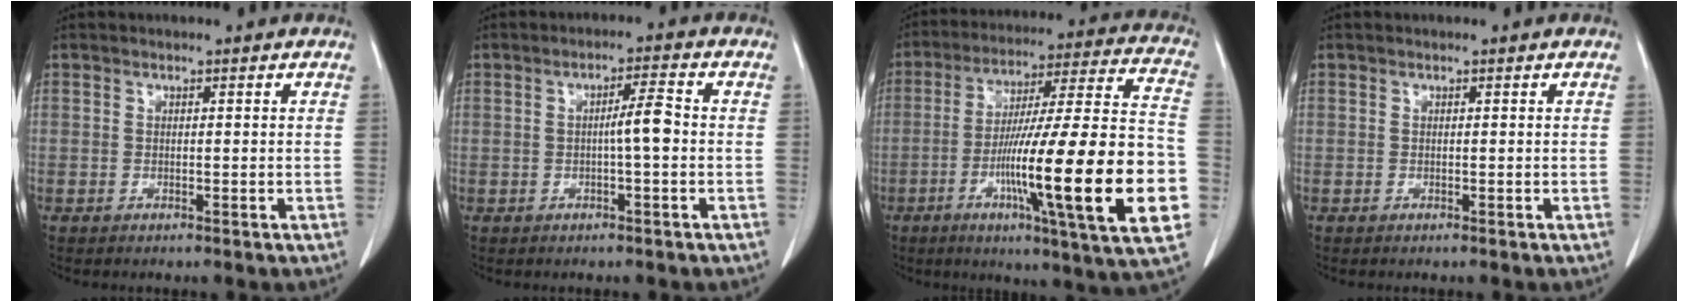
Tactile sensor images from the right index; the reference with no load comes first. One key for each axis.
{"total": 3.8, "fx": -0.3, "fy": 0.1, "fz": 3.8, "tx": -0.060, "ty": 0.005, "tz": -0.007}
{"total": 27.6, "fx": -6.9, "fy": 1.2, "fz": 26.6, "tx": -0.373, "ty": -0.011, "tz": -0.114}
{"total": 0.0}